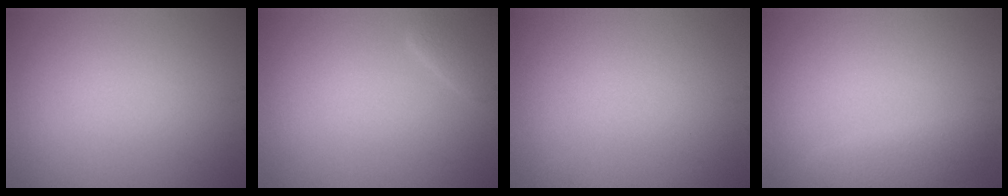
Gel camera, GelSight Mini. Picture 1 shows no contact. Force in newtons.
{"total": 2.0, "press": 2.0, "slide": 0.2}
{"total": 0.0}
{"total": 2.2, "press": 2.2, "slide": 0.1}